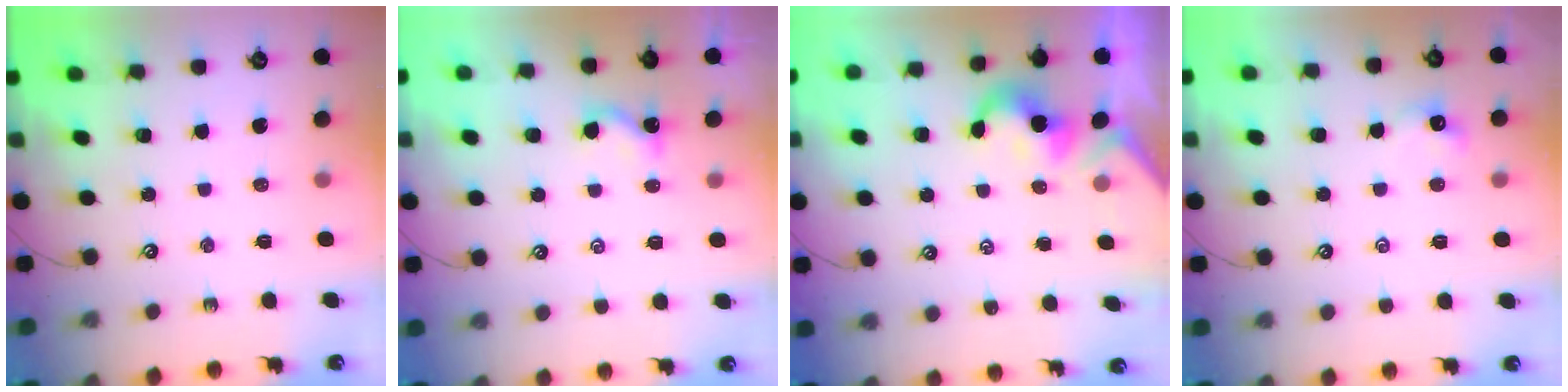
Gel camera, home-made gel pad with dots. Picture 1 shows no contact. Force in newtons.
{"total": 2.1, "press": 2.1, "slide": 0.2}
{"total": 1.9, "press": 1.8, "slide": 0.5}
{"total": 1.3, "press": 1.2, "slide": 0.4}